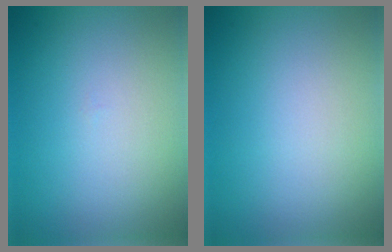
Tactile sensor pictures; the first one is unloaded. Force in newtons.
{"total": 0.0}